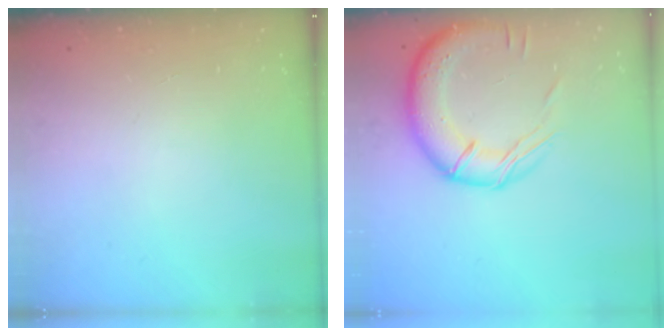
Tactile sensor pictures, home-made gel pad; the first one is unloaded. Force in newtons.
{"total": 16.5, "press": 16.2, "slide": 2.9}